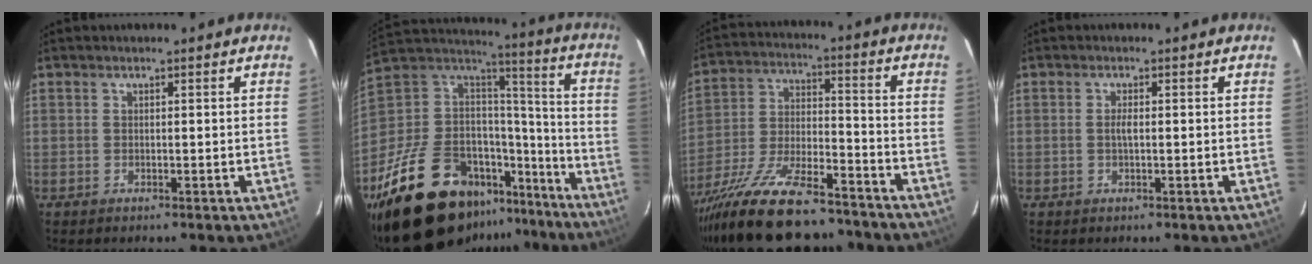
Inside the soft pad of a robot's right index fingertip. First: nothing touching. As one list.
[{"total": 27.7, "force": [-18.8, 13.9, 14.9], "torque": [-0.276, 0.031, -0.293]}, {"total": 24.8, "force": [-19.2, 7.5, 13.6], "torque": [-0.265, -0.038, -0.305]}, {"total": 1.4, "force": [0.0, 0.2, 1.4], "torque": [-0.028, 0.000, -0.002]}]